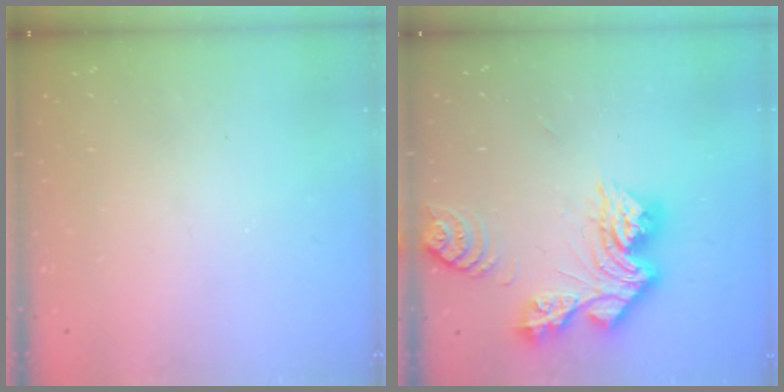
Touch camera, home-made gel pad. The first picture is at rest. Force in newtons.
{"total": 14.3, "press": 14.2, "slide": 1.5}